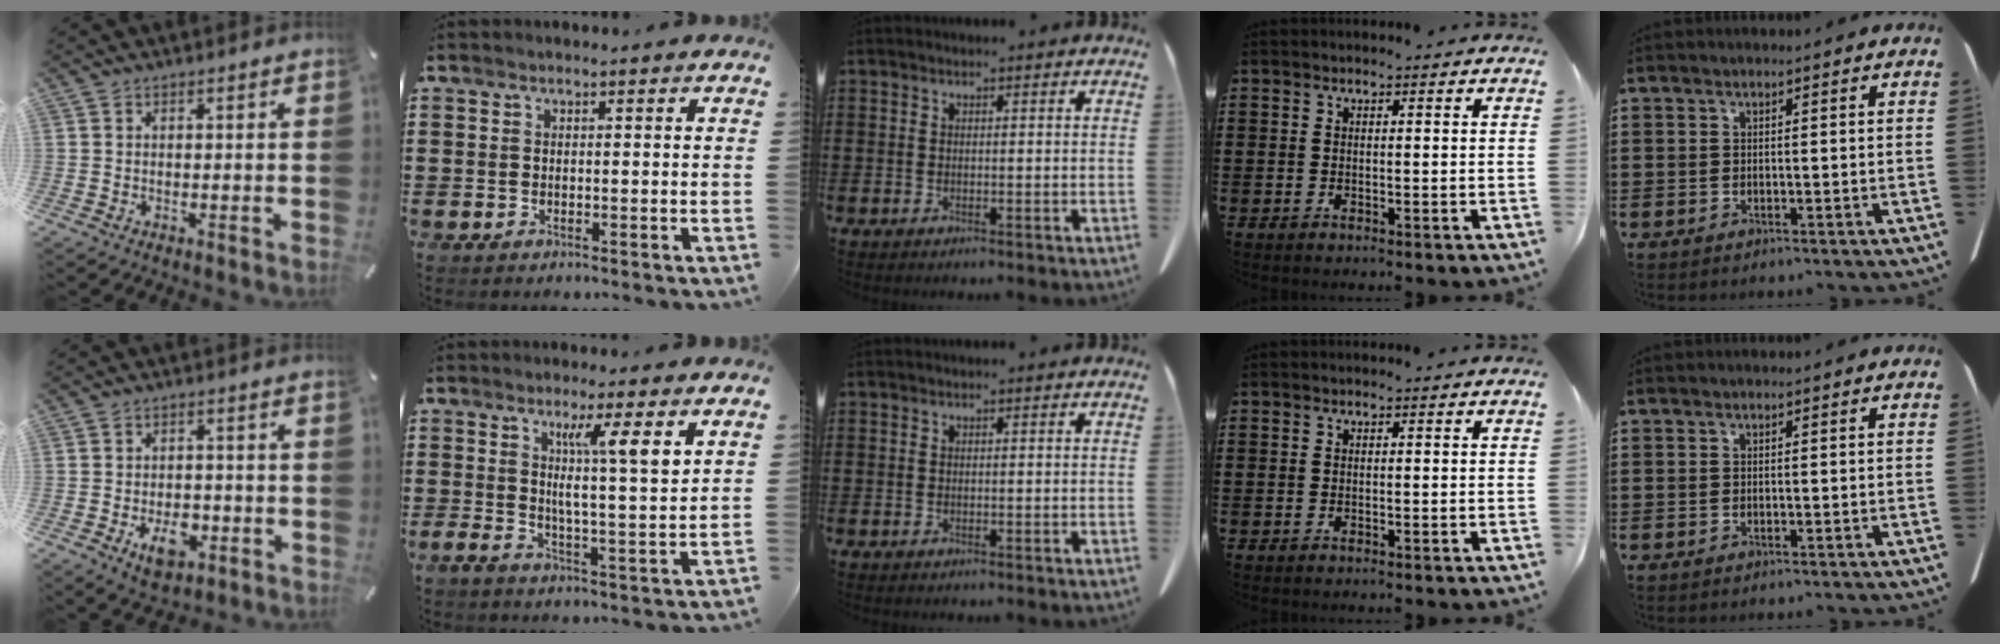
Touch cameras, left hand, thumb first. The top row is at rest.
{"thumb": {"total": 6.9, "force": [-2.4, 4.4, 4.7], "torque": [-0.060, 0.003, -0.043]}, "index": {"total": 7.8, "force": [3.4, 0.8, 7.0], "torque": [-0.129, -0.011, 0.051]}}